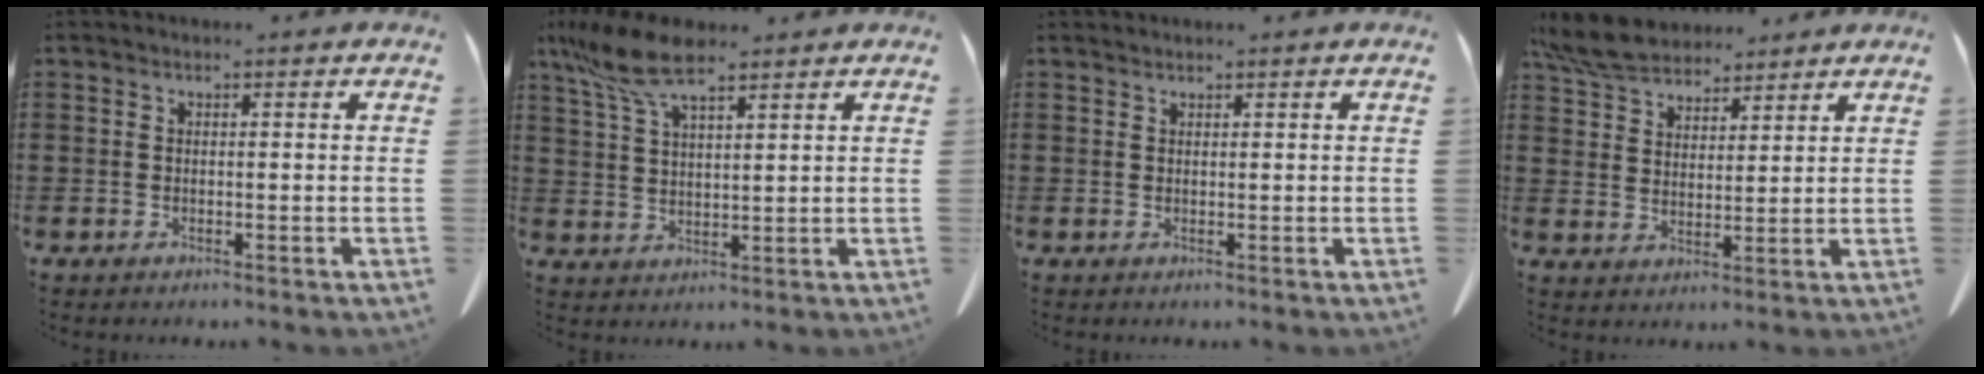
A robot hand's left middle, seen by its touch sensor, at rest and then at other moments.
{"total": 8.5, "force": [5.8, 2.5, 5.7], "torque": [-0.140, -0.012, 0.104]}
{"total": 0.7, "force": [0.7, 0.0, 0.0], "torque": [-0.003, -0.003, 0.015]}
{"total": 7.4, "force": [6.5, 2.4, 2.4], "torque": [-0.071, -0.010, 0.126]}